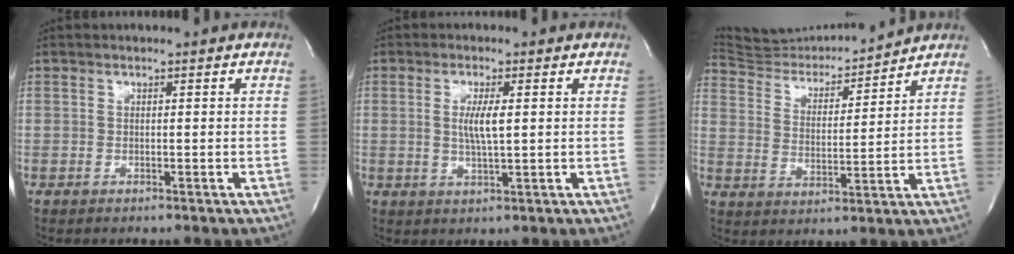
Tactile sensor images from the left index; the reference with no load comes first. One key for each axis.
{"total": 3.9, "fx": 0.1, "fy": 0.2, "fz": 3.9, "tx": -0.076, "ty": -0.011, "tz": 0.003}
{"total": 12.8, "fx": 12.6, "fy": 0.6, "fz": 1.8, "tx": -0.034, "ty": -0.009, "tz": 0.212}